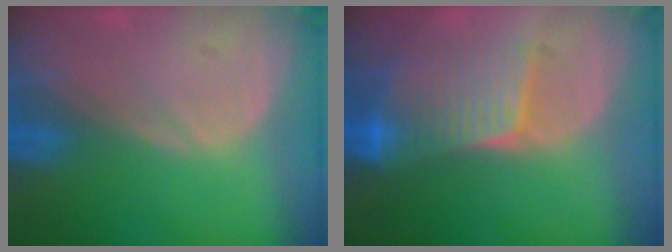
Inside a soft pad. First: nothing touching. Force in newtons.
{"total": 6.8, "press": 6.8, "slide": 0.5}